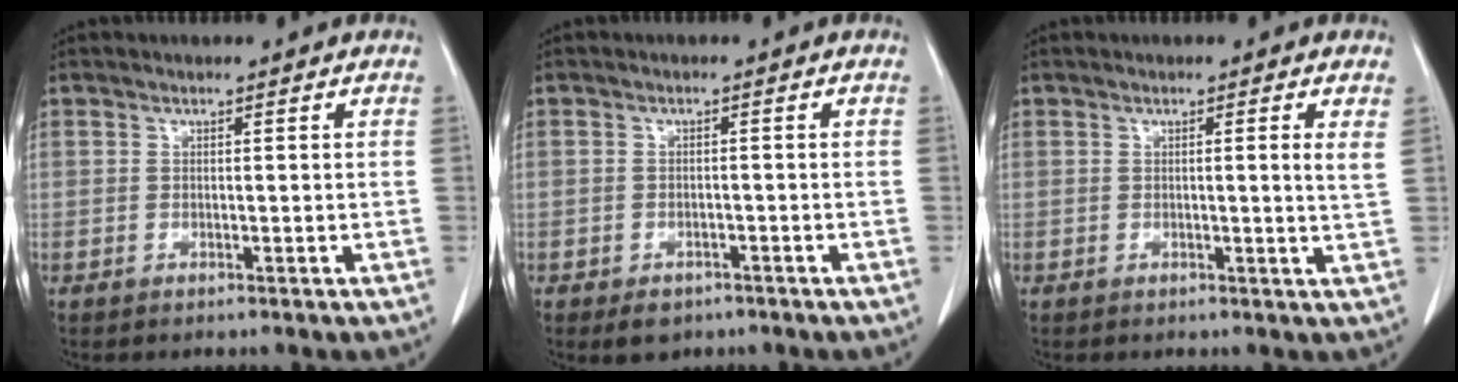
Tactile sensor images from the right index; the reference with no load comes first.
{"total": 3.2, "force": [-2.2, 2.0, 1.2], "torque": [-0.015, 0.000, -0.024]}
{"total": 2.3, "force": [0.7, -0.5, 2.1], "torque": [-0.031, -0.003, 0.008]}